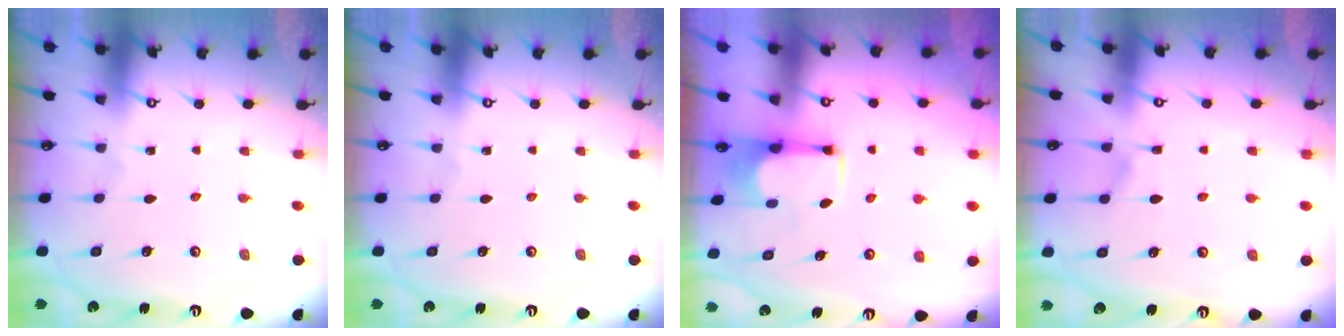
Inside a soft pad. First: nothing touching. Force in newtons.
{"total": 0.0}
{"total": 2.5, "press": 2.3, "slide": 0.9}
{"total": 3.7, "press": 3.7, "slide": 0.4}